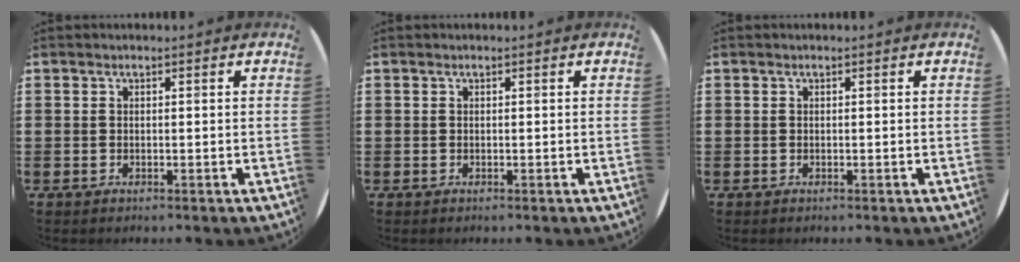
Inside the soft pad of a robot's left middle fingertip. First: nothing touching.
{"total": 0.0}
{"total": 0.0}